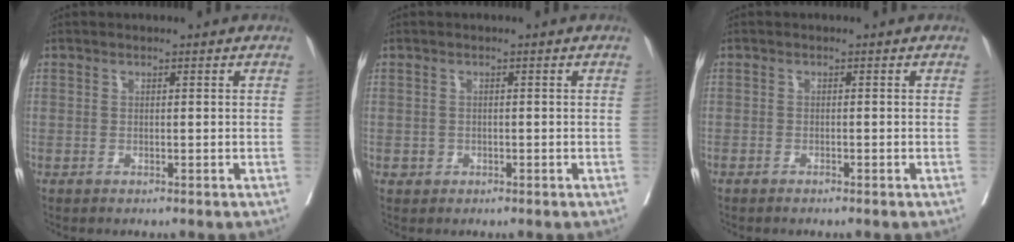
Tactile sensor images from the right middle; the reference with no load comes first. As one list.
[{"total": 1.0, "force": [-0.4, 0.9, 0.2], "torque": [0.001, 0.004, -0.005]}, {"total": 0.7, "force": [-0.6, 0.1, 0.3], "torque": [-0.011, -0.001, -0.011]}]